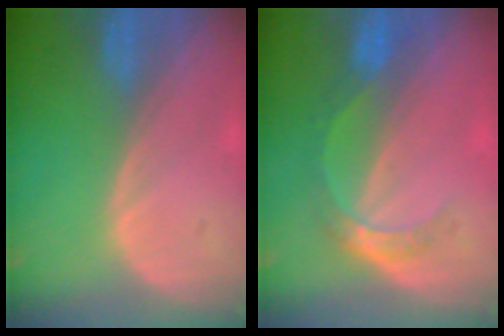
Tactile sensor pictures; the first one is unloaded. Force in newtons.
{"total": 5.1, "press": 4.6, "slide": 2.3}